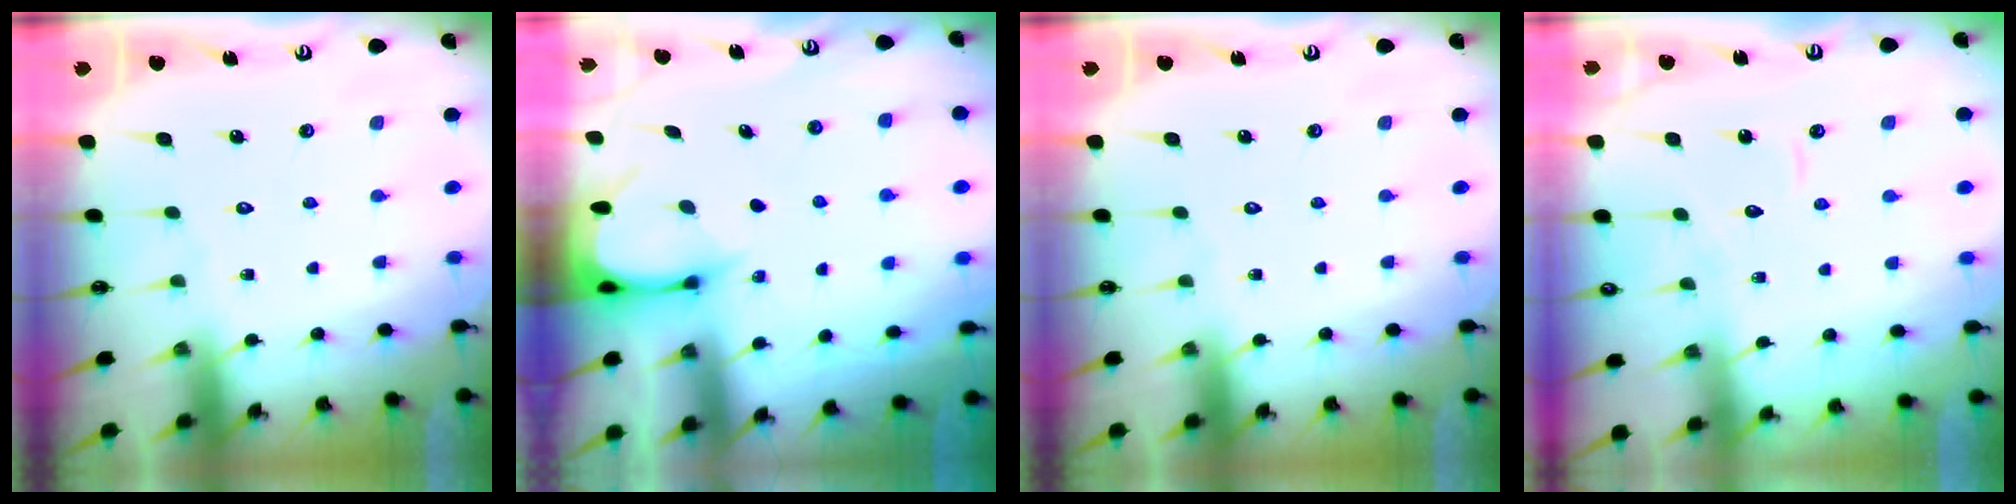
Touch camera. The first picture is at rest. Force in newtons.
{"total": 3.4, "press": 3.4, "slide": 0.3}
{"total": 0.0}
{"total": 5.4, "press": 5.4, "slide": 0.4}